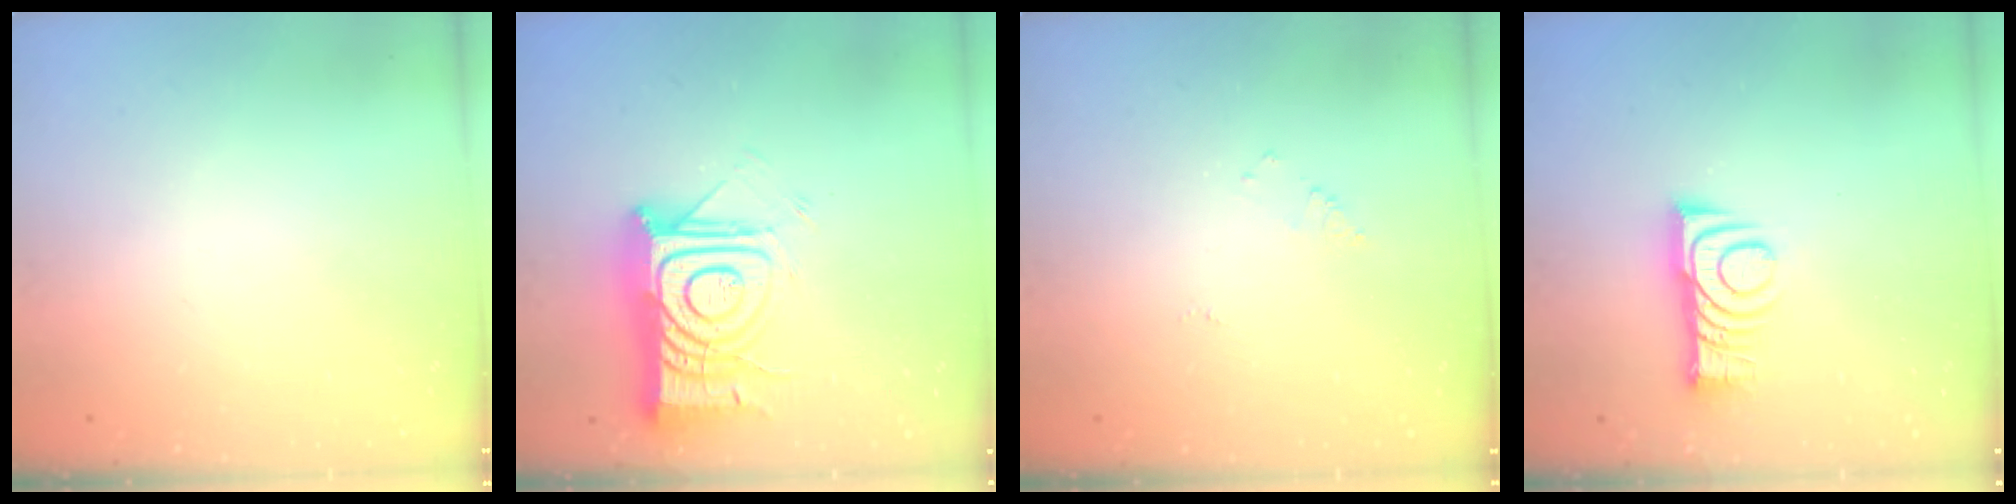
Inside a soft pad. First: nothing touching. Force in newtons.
{"total": 16.3, "press": 16.3, "slide": 1.5}
{"total": 4.7, "press": 4.7, "slide": 0.6}
{"total": 9.3, "press": 9.3, "slide": 0.7}